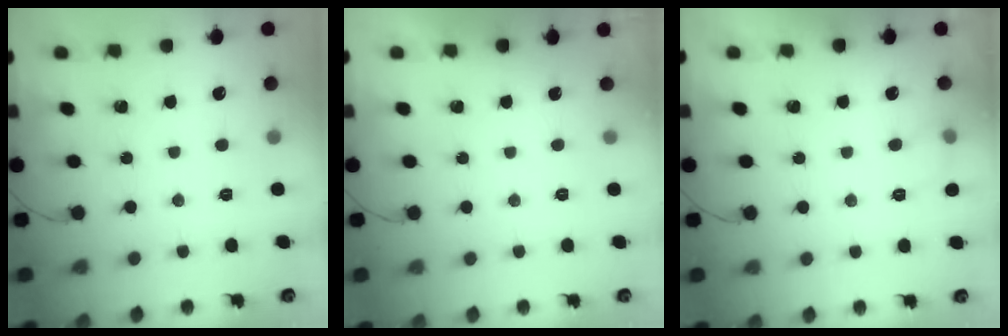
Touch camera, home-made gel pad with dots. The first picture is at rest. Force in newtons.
{"total": 0.0}
{"total": 5.5, "press": 5.3, "slide": 1.5}